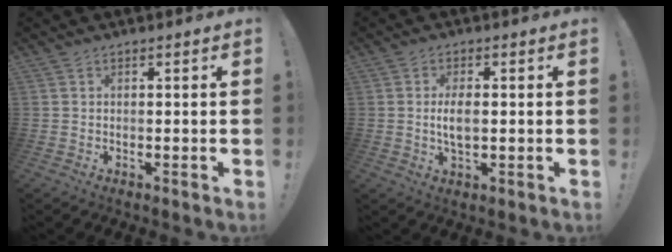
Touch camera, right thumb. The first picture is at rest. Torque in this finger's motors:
{"motor_torque": [0.33, 0.57, 0.50, -0.04, 0.00]}